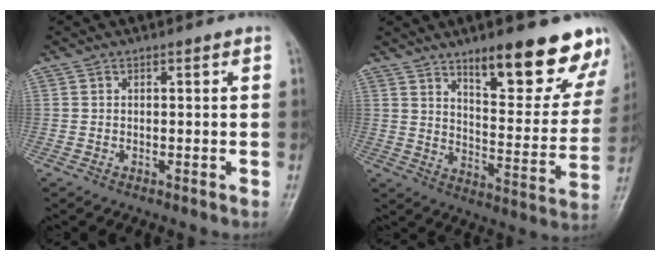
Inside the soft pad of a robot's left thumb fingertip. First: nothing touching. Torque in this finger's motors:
{"motor_torque": [1.84, 1.70, 1.25, -1.52, 0.09]}